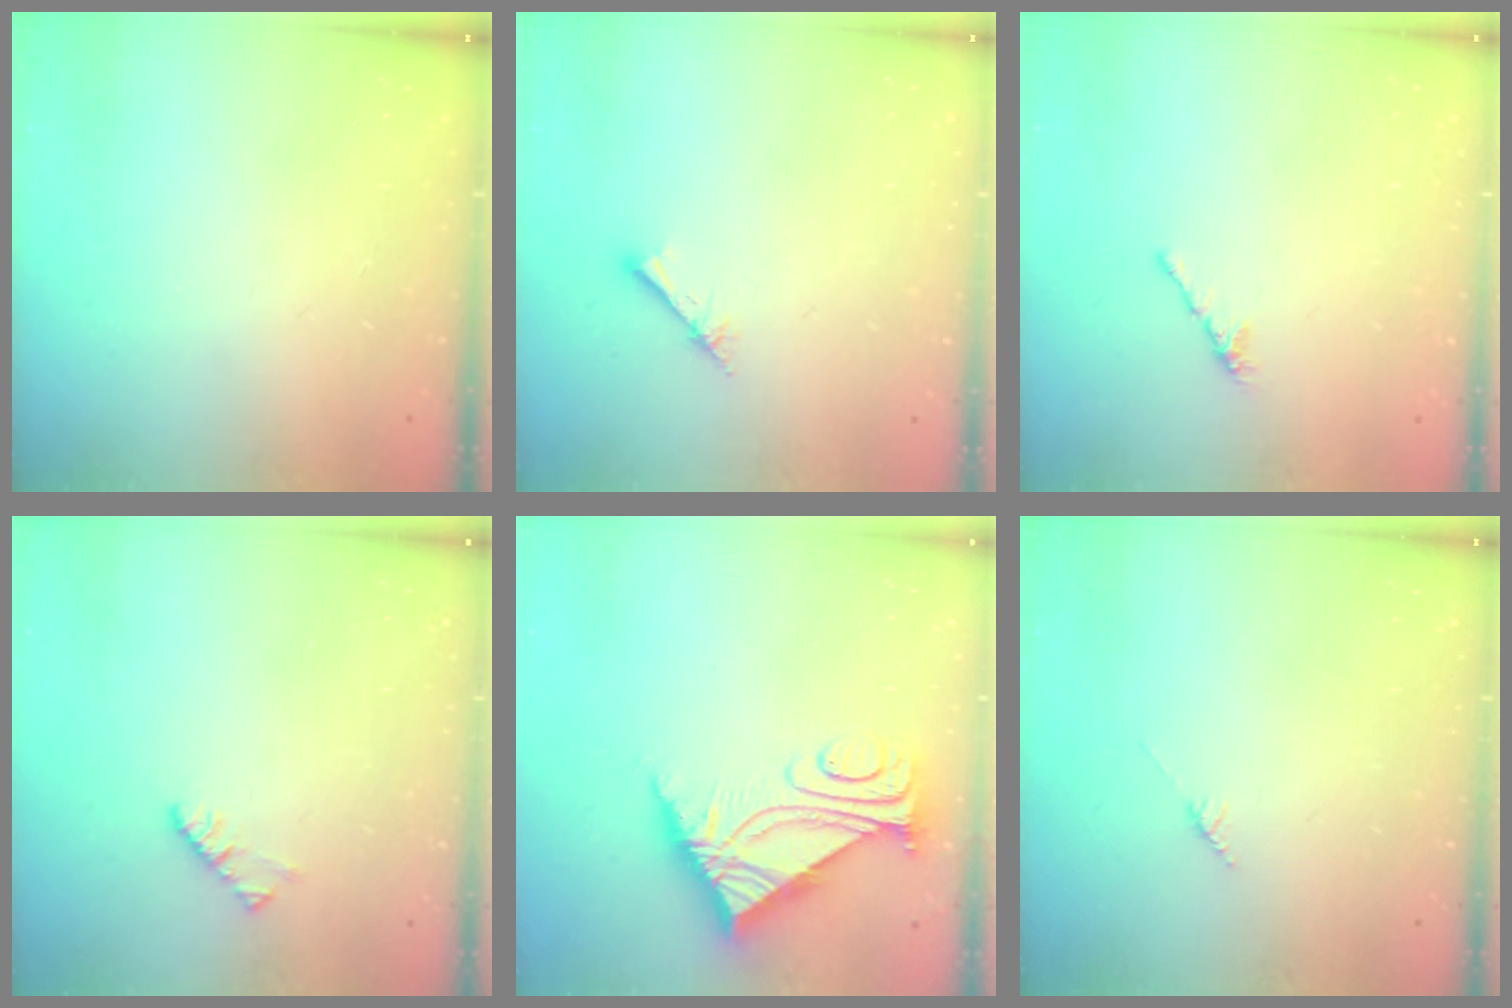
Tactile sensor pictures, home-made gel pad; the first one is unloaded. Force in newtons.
{"total": 2.4, "press": 2.4, "slide": 0.3}
{"total": 2.1, "press": 2.0, "slide": 0.7}
{"total": 4.5, "press": 4.5, "slide": 0.5}
{"total": 7.1, "press": 7.0, "slide": 0.7}
{"total": 2.8, "press": 2.8, "slide": 0.4}